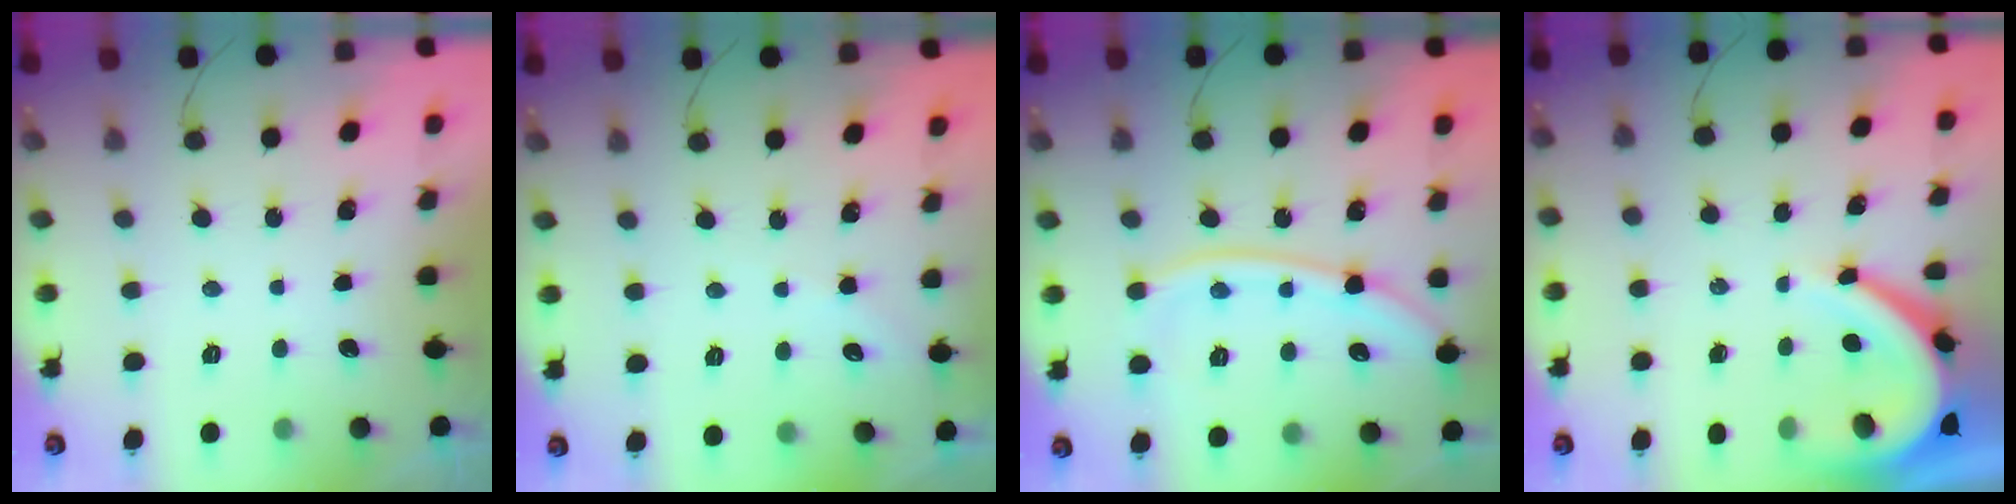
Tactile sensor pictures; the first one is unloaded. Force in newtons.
{"total": 2.7, "press": 2.7, "slide": 0.5}
{"total": 14.2, "press": 14.1, "slide": 1.5}
{"total": 10.2, "press": 10.1, "slide": 1.1}